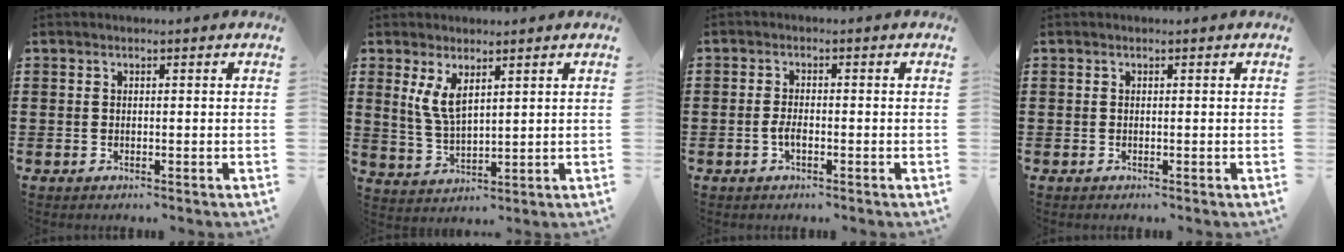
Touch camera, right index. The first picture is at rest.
{"total": 5.1, "force": [2.3, 2.1, 4.1], "torque": [-0.101, -0.003, 0.037]}
{"total": 2.1, "force": [-0.8, 0.6, 1.8], "torque": [-0.040, -0.003, -0.018]}
{"total": 0.0}